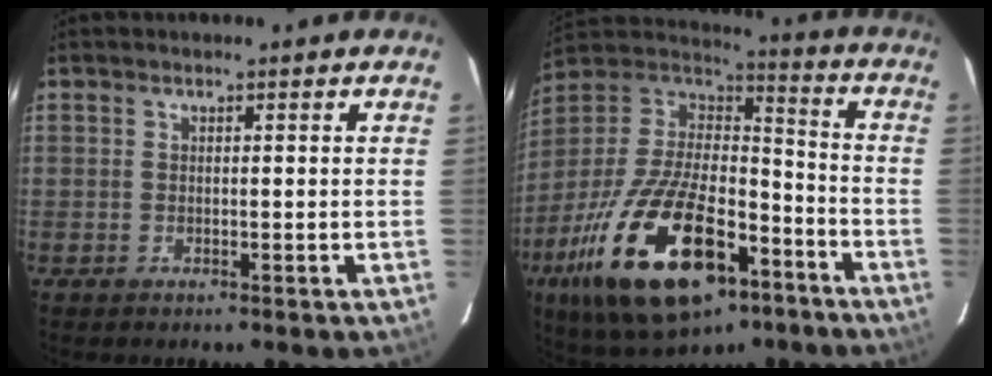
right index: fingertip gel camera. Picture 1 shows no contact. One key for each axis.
{"total": 29.9, "fx": -15.3, "fy": 13.7, "fz": 21.7, "tx": -0.423, "ty": -0.025, "tz": -0.247}